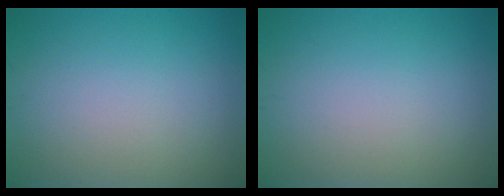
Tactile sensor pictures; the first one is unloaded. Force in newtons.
{"total": 0.0}